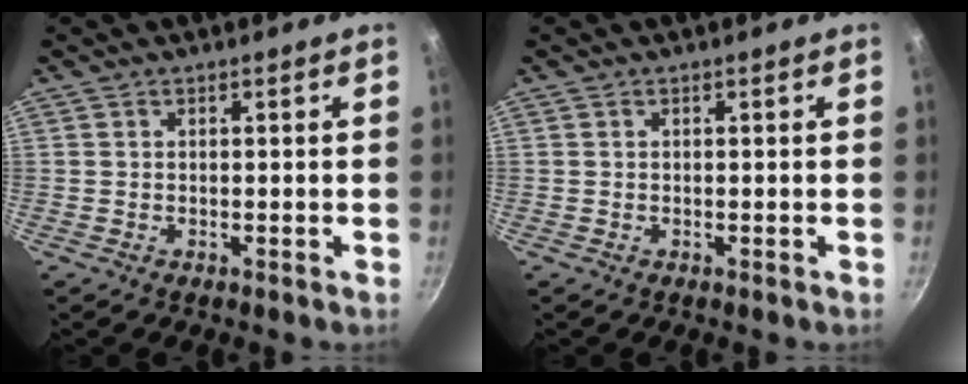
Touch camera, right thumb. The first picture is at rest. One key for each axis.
{"total": 0.0}